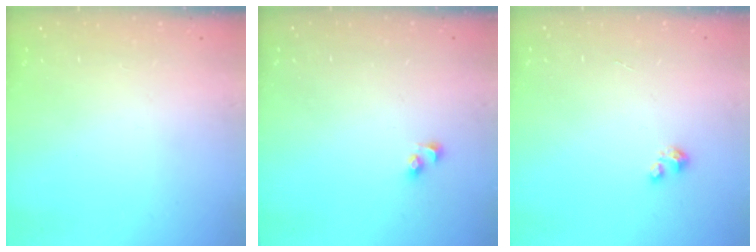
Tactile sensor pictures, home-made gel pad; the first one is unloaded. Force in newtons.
{"total": 2.5, "press": 2.5, "slide": 0.3}
{"total": 1.6, "press": 1.6, "slide": 0.2}